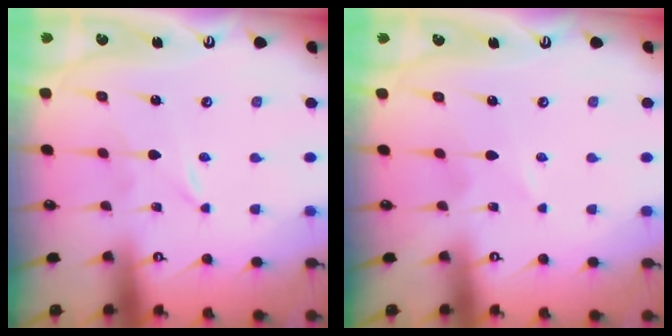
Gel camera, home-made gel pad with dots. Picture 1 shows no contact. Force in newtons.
{"total": 2.1, "press": 2.1, "slide": 0.2}